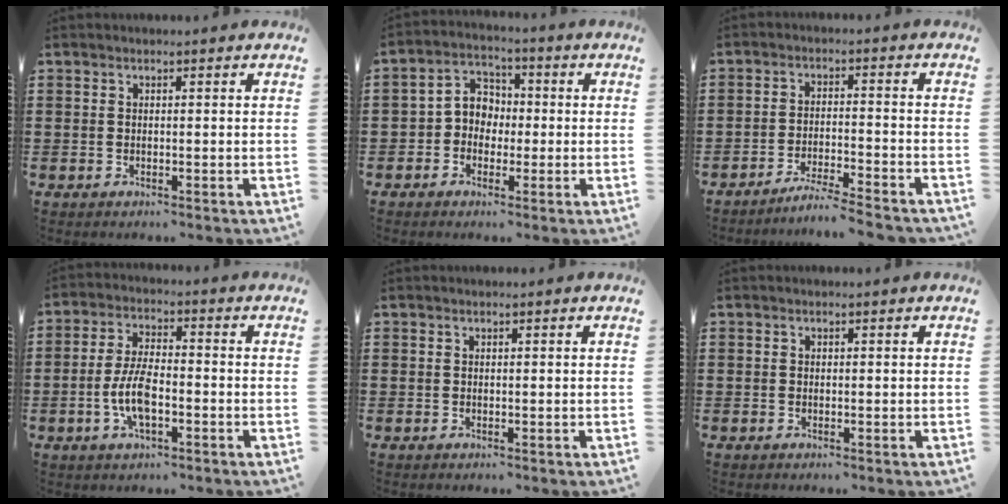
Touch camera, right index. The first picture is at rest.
{"total": 4.6, "force": [-1.0, 4.1, 1.7], "torque": [-0.048, 0.015, -0.025]}
{"total": 4.5, "force": [-4.2, -0.5, 1.5], "torque": [-0.033, -0.009, -0.085]}
{"total": 6.9, "force": [-2.0, 2.9, 5.9], "torque": [-0.143, -0.003, -0.046]}
{"total": 0.0}
{"total": 0.0}